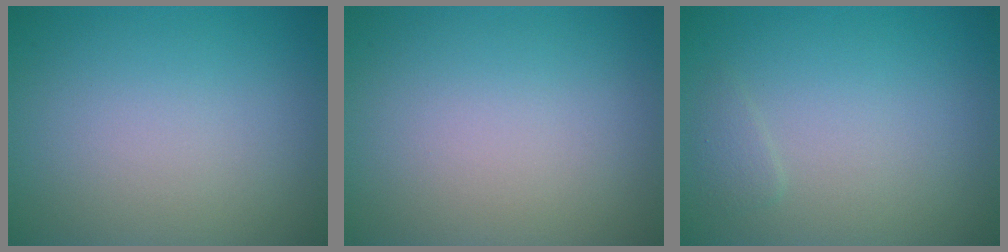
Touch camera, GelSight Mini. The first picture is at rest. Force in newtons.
{"total": 0.0}
{"total": 0.8, "press": 0.8, "slide": 0.1}